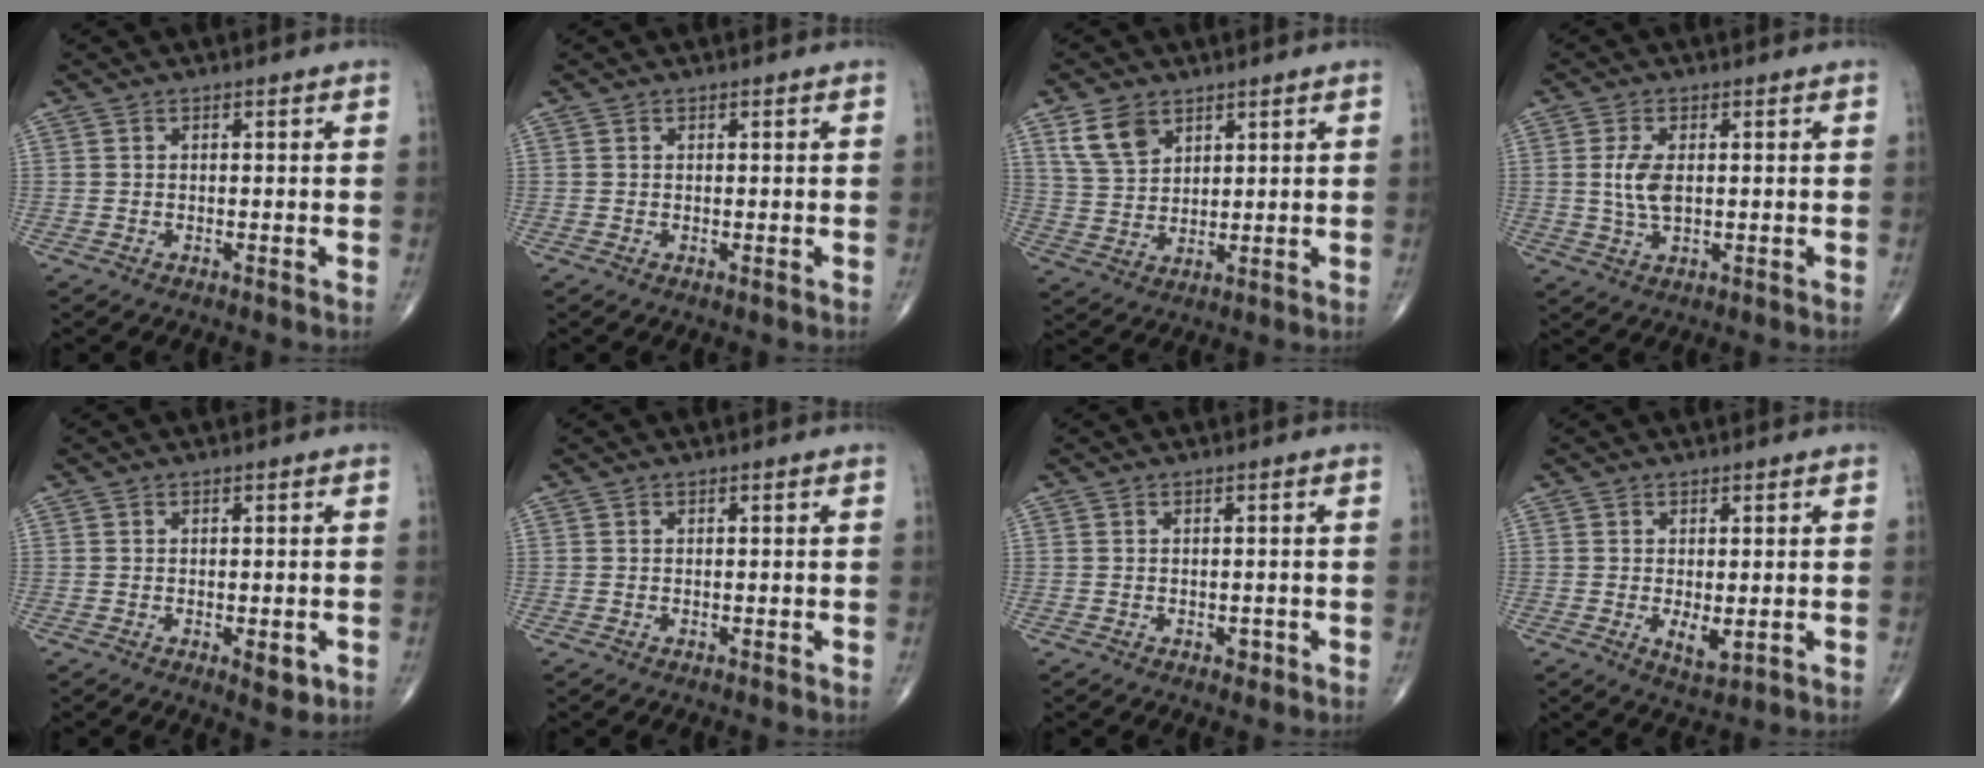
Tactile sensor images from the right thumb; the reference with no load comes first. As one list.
[{"total": 0.0}, {"total": 7.3, "force": [4.3, 4.5, 3.7], "torque": [-0.058, -0.019, 0.092]}, {"total": 5.1, "force": [0.5, 2.6, 4.4], "torque": [-0.096, -0.005, 0.012]}, {"total": 2.9, "force": [-0.8, 1.4, 2.4], "torque": [-0.022, -0.005, -0.004]}, {"total": 0.0}, {"total": 1.0, "force": [-0.3, 0.7, 0.6], "torque": [-0.003, 0.000, -0.003]}, {"total": 3.4, "force": [-0.3, 1.6, 3.0], "torque": [-0.043, -0.011, 0.004]}]